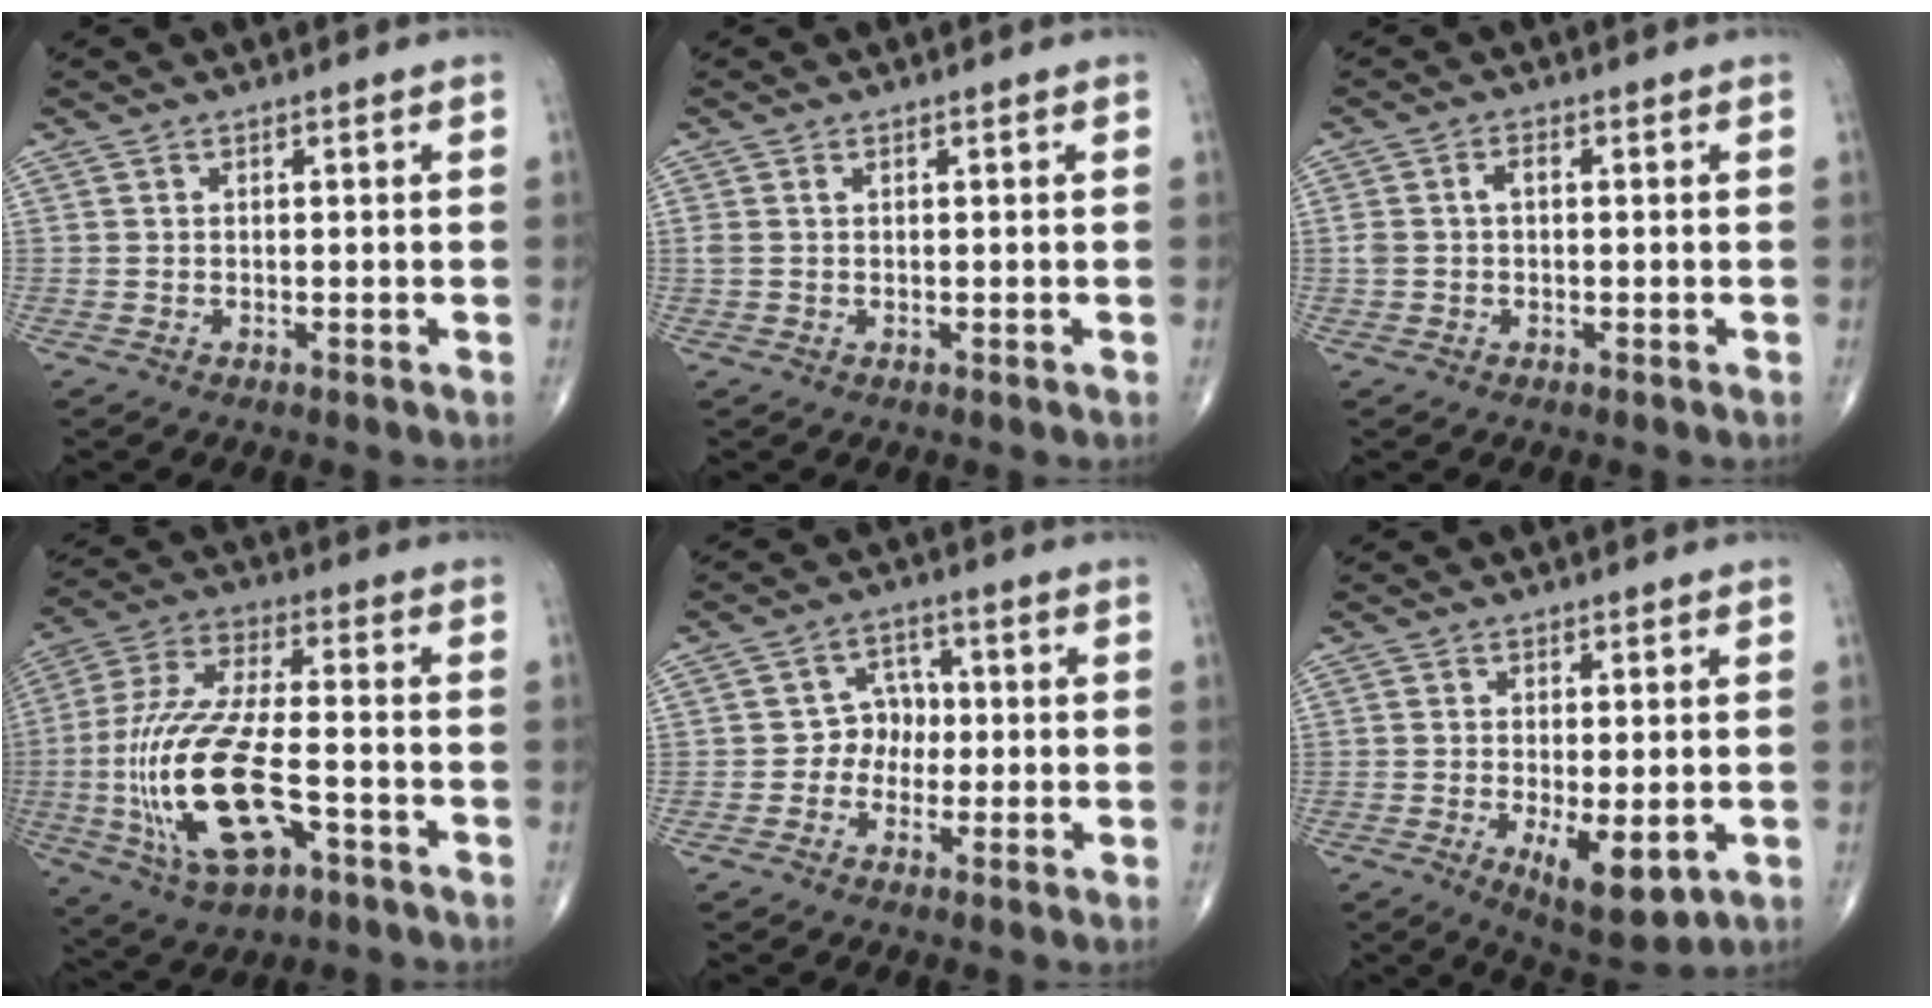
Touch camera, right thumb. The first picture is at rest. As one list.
[{"total": 1.0, "force": [0.4, 0.5, 0.7], "torque": [-0.022, 0.013, 0.013]}, {"total": 2.6, "force": [0.2, 1.6, 2.1], "torque": [-0.051, 0.013, 0.004]}, {"total": 21.3, "force": [-5.8, 9.1, 18.4], "torque": [-0.398, 0.022, -0.093]}, {"total": 5.0, "force": [-0.8, 4.4, 2.4], "torque": [-0.002, 0.016, -0.026]}, {"total": 8.7, "force": [-2.2, 3.4, 7.6], "torque": [-0.114, -0.021, -0.027]}]